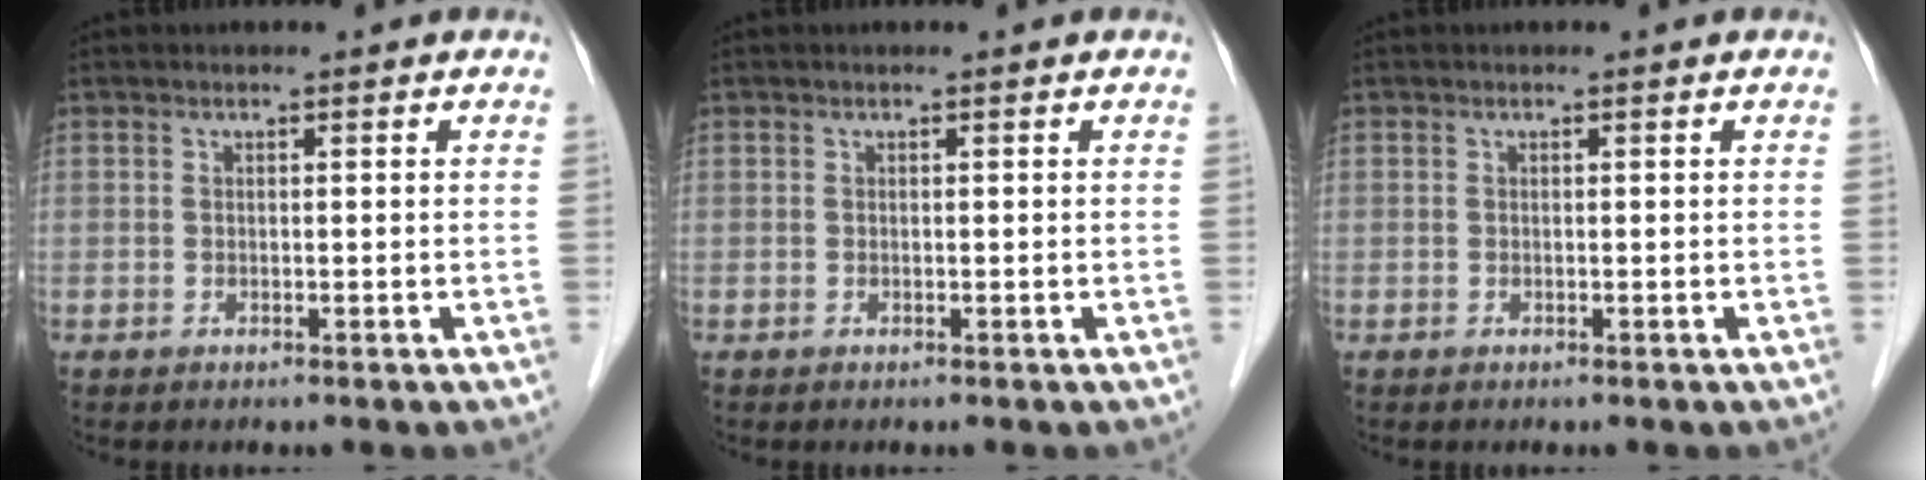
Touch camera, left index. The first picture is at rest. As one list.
[{"total": 0.0}, {"total": 0.0}]